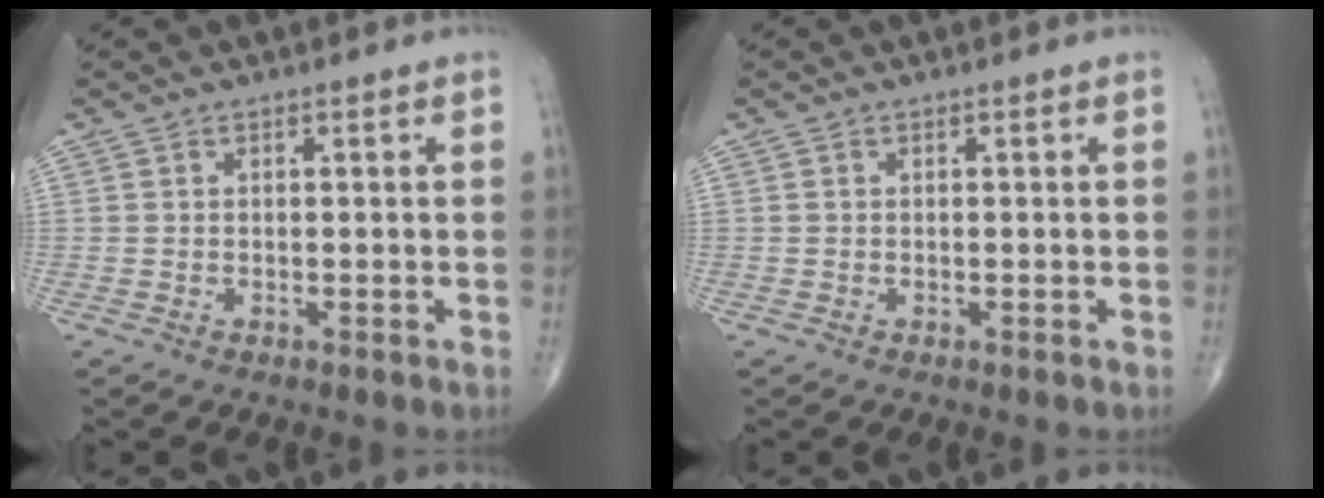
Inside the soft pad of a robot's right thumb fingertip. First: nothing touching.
{"total": 0.0}